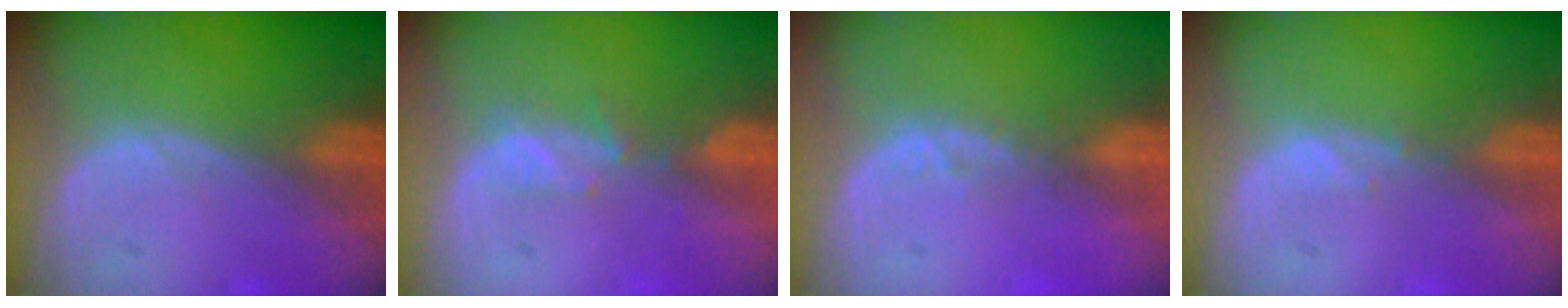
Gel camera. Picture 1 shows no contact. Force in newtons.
{"total": 2.3, "press": 2.1, "slide": 0.8}
{"total": 2.1, "press": 1.8, "slide": 1.1}
{"total": 0.6, "press": 0.6, "slide": 0.1}